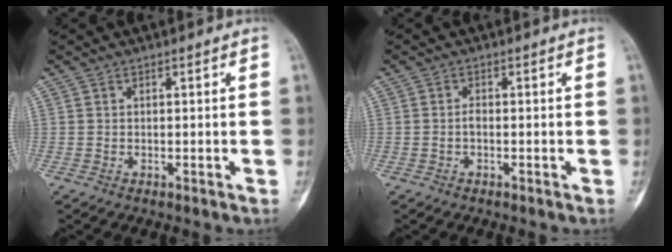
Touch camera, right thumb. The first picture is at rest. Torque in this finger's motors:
{"motor_torque": [-0.22, 0.02, 0.26, -0.28, 0.00]}